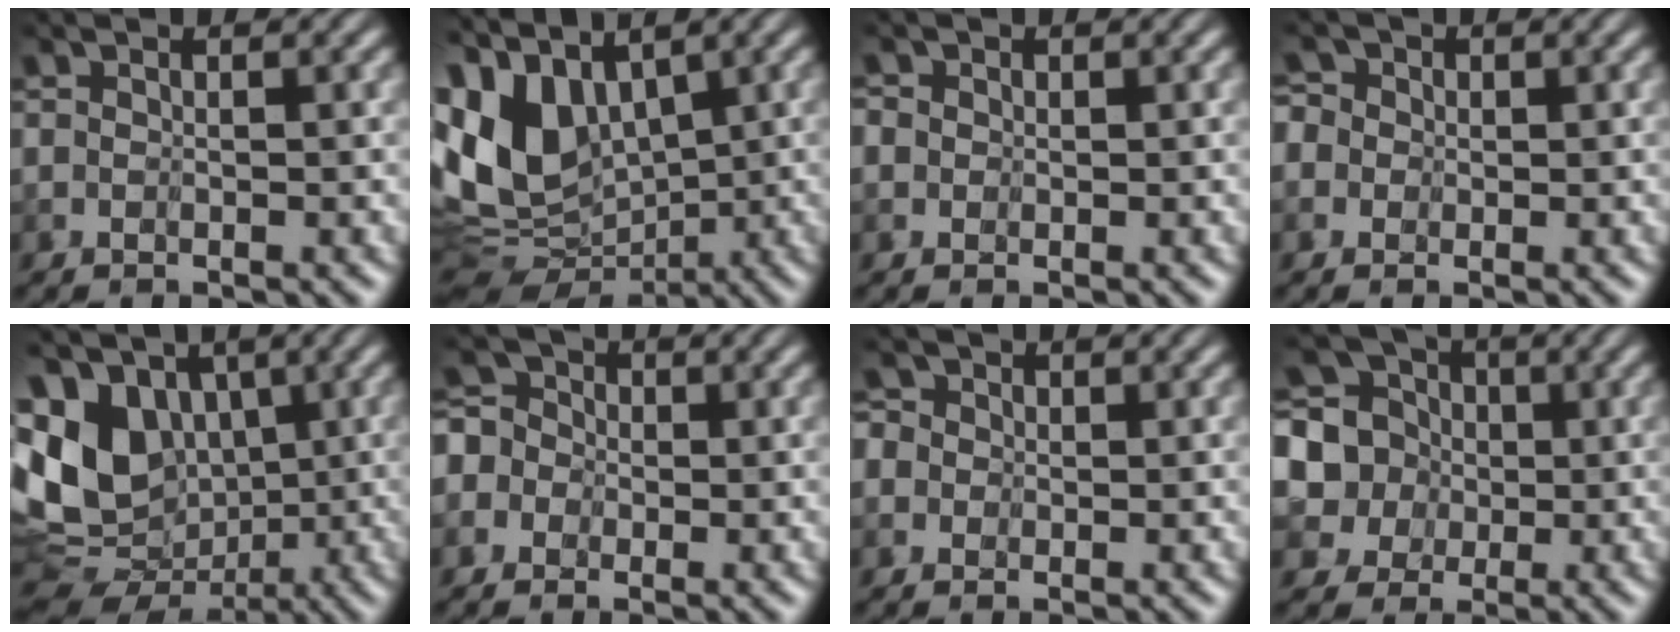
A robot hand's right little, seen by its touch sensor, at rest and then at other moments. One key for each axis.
{"total": 6.0, "fx": 2.3, "fy": 3.5, "fz": 4.2, "tx": -0.117, "ty": -0.017, "tz": 0.037}
{"total": 1.2, "fx": 0.1, "fy": 1.2, "fz": 0.0, "tx": -0.010, "ty": 0.009, "tz": -0.020}
{"total": 2.0, "fx": -0.2, "fy": 2.0, "fz": 0.2, "tx": -0.018, "ty": 0.014, "tz": -0.029}
{"total": 8.5, "fx": 1.7, "fy": 6.5, "fz": 5.3, "tx": -0.115, "ty": -0.012, "tz": 0.037}
{"total": 2.8, "fx": -0.4, "fy": 2.8, "fz": 0.3, "tx": -0.023, "ty": 0.015, "tz": -0.039}
{"total": 1.6, "fx": -0.2, "fy": 1.6, "fz": 0.0, "tx": -0.016, "ty": 0.009, "tz": -0.025}
{"total": 7.9, "fx": 1.7, "fy": 7.2, "fz": 2.8, "tx": -0.105, "ty": 0.010, "tz": 0.008}